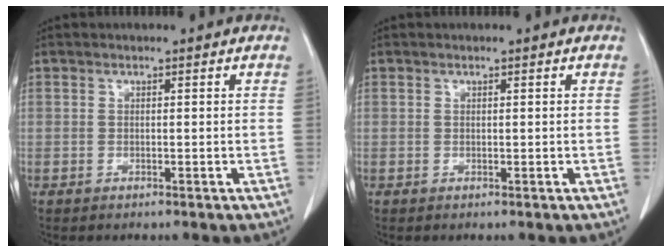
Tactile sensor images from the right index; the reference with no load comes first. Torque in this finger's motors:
{"motor_torque": [0.05, 0.00, -0.01, 0.00]}